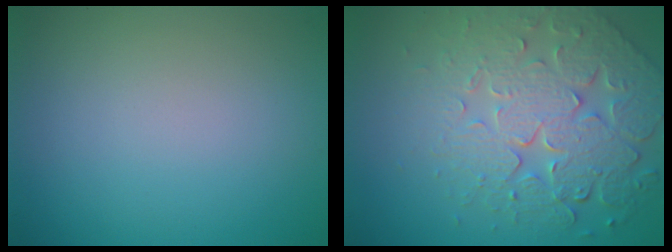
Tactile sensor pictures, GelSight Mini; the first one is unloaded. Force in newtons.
{"total": 8.0, "press": 5.7, "slide": 5.5}